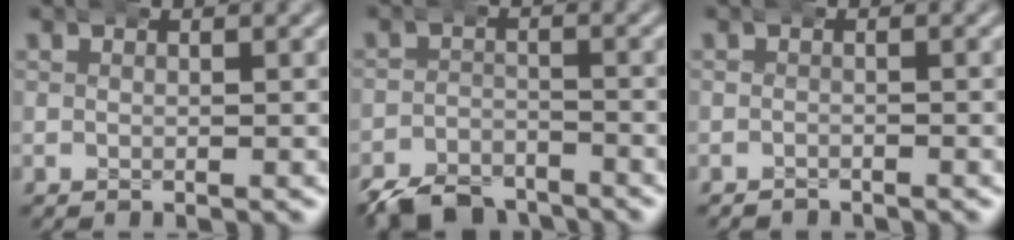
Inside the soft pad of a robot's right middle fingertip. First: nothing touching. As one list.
[{"total": 6.3, "force": [-5.6, 2.4, 1.4], "torque": [-0.007, -0.016, -0.092]}, {"total": 1.1, "force": [-1.0, -0.1, -0.2], "torque": [0.004, -0.002, -0.016]}]